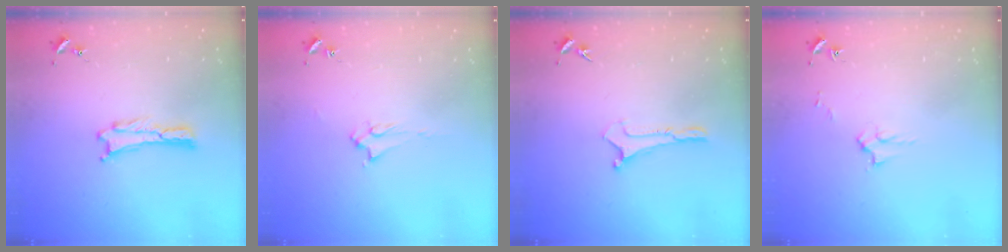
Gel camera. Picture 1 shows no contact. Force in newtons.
{"total": 1.9, "press": 1.9, "slide": 0.3}
{"total": 0.0}
{"total": 2.6, "press": 2.6, "slide": 0.3}